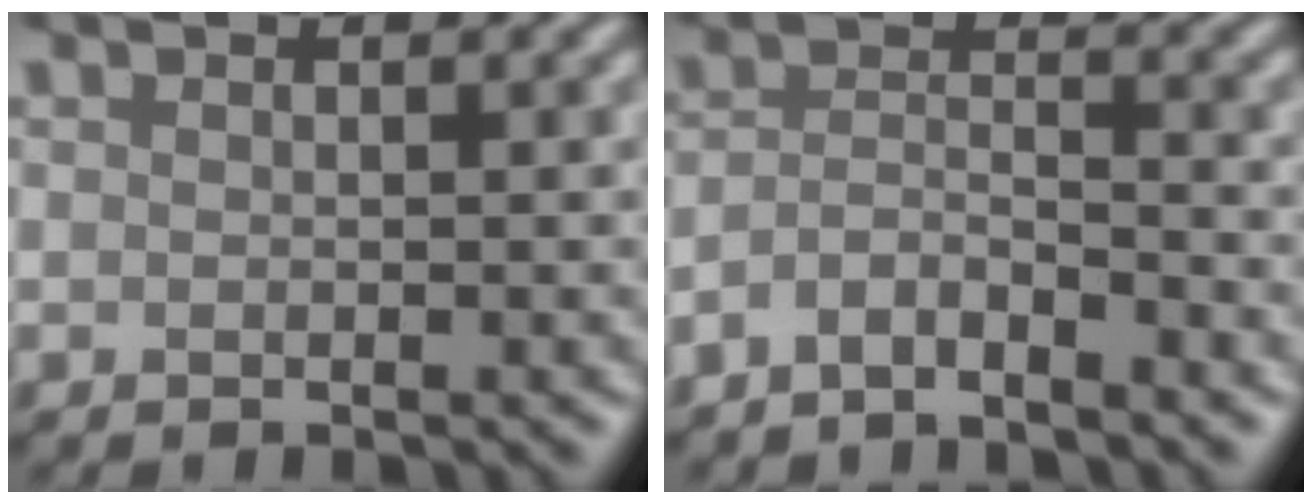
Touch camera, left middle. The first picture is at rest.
{"total": 2.8, "force": [-2.3, 0.7, 1.4], "torque": [-0.028, 0.005, -0.052]}